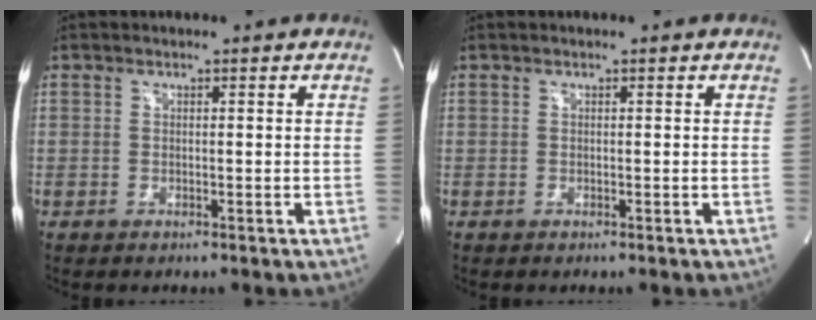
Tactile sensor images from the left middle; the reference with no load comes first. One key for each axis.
{"total": 0.0}